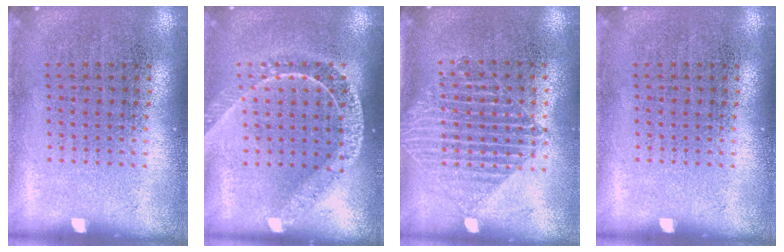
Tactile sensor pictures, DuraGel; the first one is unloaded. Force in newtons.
{"total": 1.7, "press": 1.4, "slide": 1.0}
{"total": 1.4, "press": 1.2, "slide": 0.8}
{"total": 0.0}